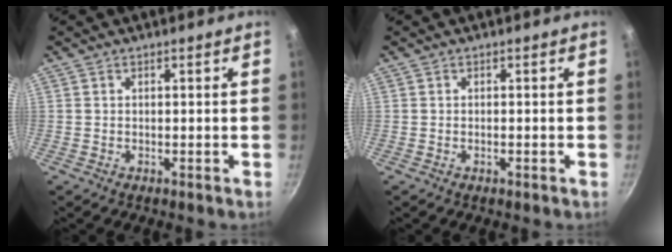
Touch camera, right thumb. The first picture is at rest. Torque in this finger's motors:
{"motor_torque": [-0.42, -0.09, -0.25, -0.13, 0.06]}